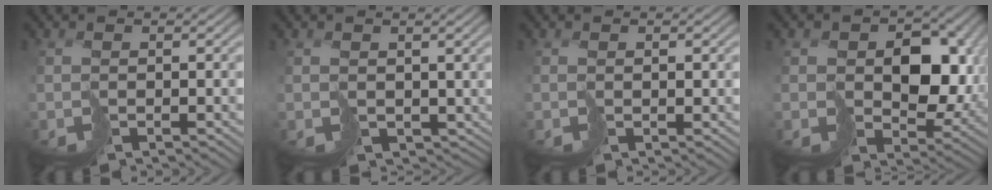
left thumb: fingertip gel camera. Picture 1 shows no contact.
{"total": 3.3, "force": [1.0, 2.7, 1.6], "torque": [-0.048, -0.015, 0.020]}
{"total": 0.7, "force": [0.6, 0.2, -0.1], "torque": [0.007, 0.002, 0.016]}
{"total": 10.0, "force": [1.6, 7.3, 6.8], "torque": [-0.114, -0.012, 0.037]}